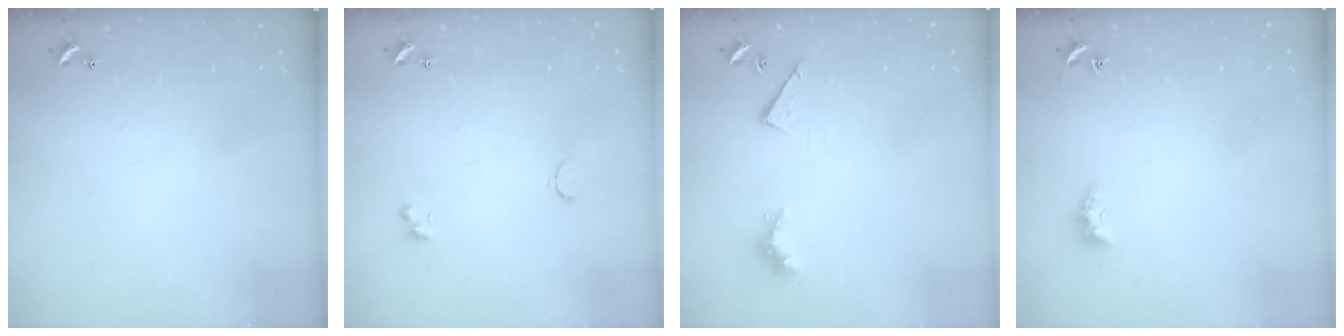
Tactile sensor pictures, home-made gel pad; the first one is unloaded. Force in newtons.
{"total": 1.3, "press": 1.2, "slide": 0.6}
{"total": 4.5, "press": 4.5, "slide": 0.8}
{"total": 2.2, "press": 2.1, "slide": 0.6}